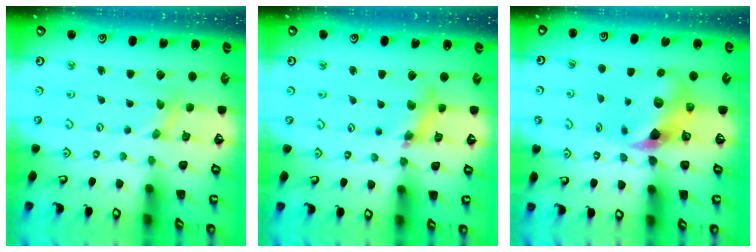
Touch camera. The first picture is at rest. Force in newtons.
{"total": 8.2, "press": 8.1, "slide": 0.8}
{"total": 11.0, "press": 10.9, "slide": 1.6}